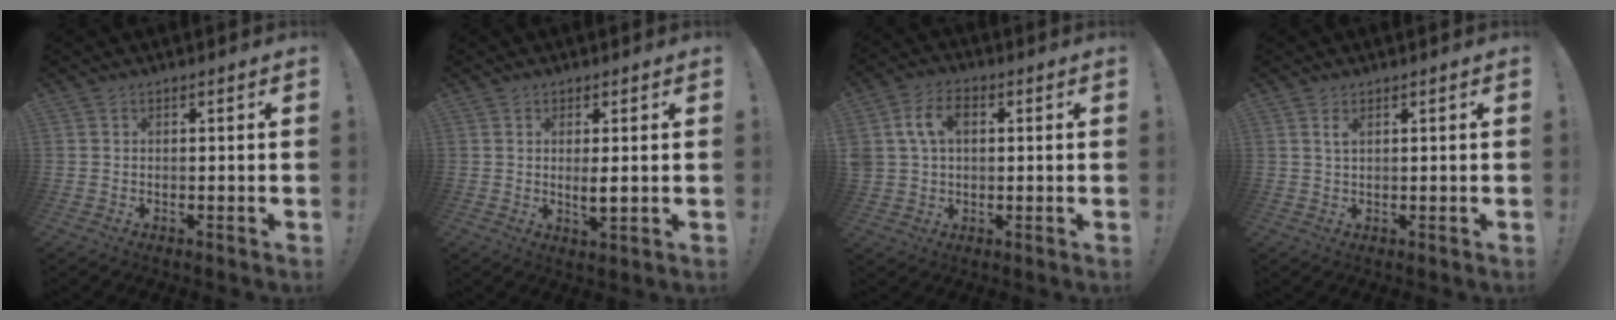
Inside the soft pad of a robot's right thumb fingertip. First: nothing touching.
{"total": 3.3, "force": [0.4, 0.6, 3.2], "torque": [-0.049, -0.009, 0.006]}
{"total": 9.5, "force": [2.5, 6.8, 6.2], "torque": [-0.112, 0.010, 0.045]}
{"total": 1.8, "force": [0.9, 0.6, 1.5], "torque": [-0.019, -0.004, 0.013]}